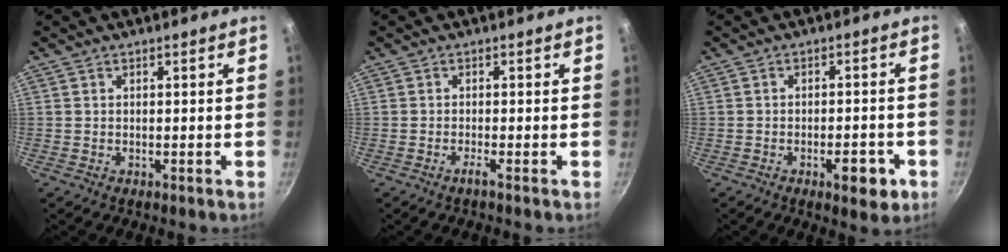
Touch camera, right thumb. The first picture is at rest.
{"total": 1.1, "force": [-0.7, -0.2, 0.8], "torque": [-0.021, -0.002, -0.017]}
{"total": 6.0, "force": [-2.7, 2.3, 4.8], "torque": [-0.053, 0.012, -0.036]}